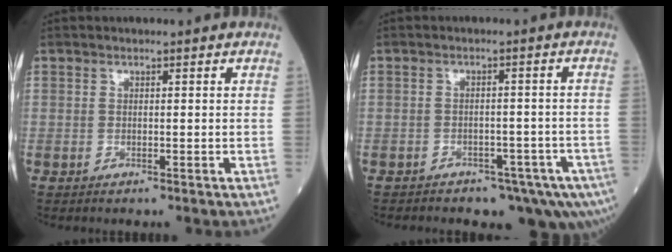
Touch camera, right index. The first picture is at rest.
{"total": 10.7, "force": [-7.8, 5.2, 5.1], "torque": [-0.056, 0.010, -0.097]}